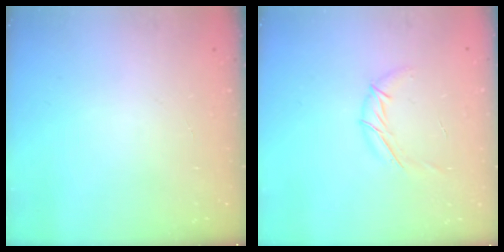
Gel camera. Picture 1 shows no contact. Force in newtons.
{"total": 6.8, "press": 6.8, "slide": 0.5}